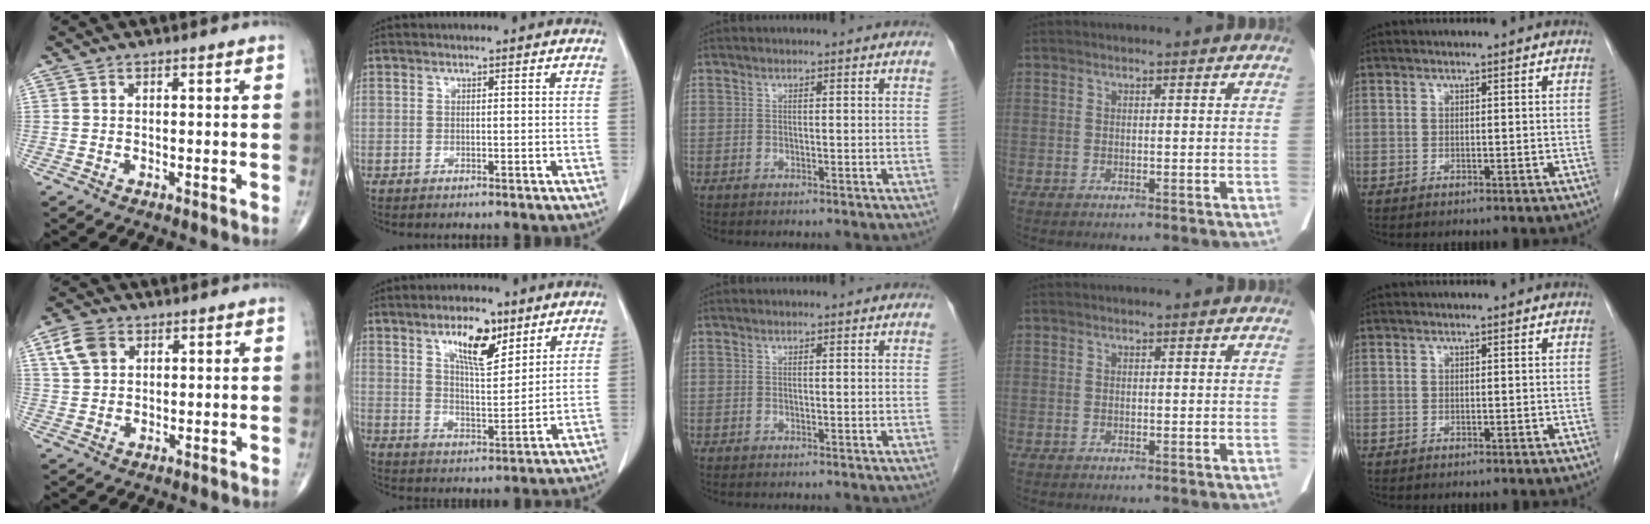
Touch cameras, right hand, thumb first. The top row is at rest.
{"thumb": {"total": 6.2, "force": [2.7, 4.4, 3.4], "torque": [-0.052, 0.001, 0.052]}, "index": {"total": 9.0, "force": [5.3, 2.9, 6.6], "torque": [-0.117, 0.002, 0.096]}}